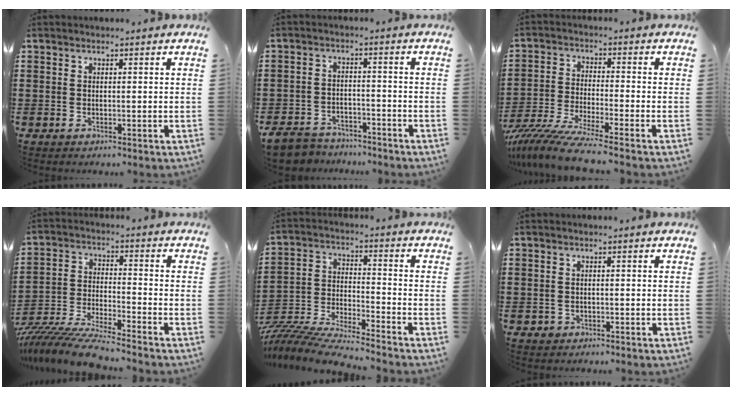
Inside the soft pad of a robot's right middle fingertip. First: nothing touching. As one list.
[{"total": 5.4, "force": [-5.1, 1.4, 0.8], "torque": [-0.031, 0.005, -0.107]}, {"total": 7.5, "force": [-6.6, 0.0, 3.5], "torque": [-0.082, -0.013, -0.132]}, {"total": 8.7, "force": [-8.4, 0.1, 2.4], "torque": [-0.049, 0.002, -0.167]}, {"total": 8.4, "force": [-8.2, 0.3, 1.6], "torque": [-0.037, 0.003, -0.167]}, {"total": 1.1, "force": [-0.8, 0.8, 0.1], "torque": [-0.004, 0.003, -0.019]}]